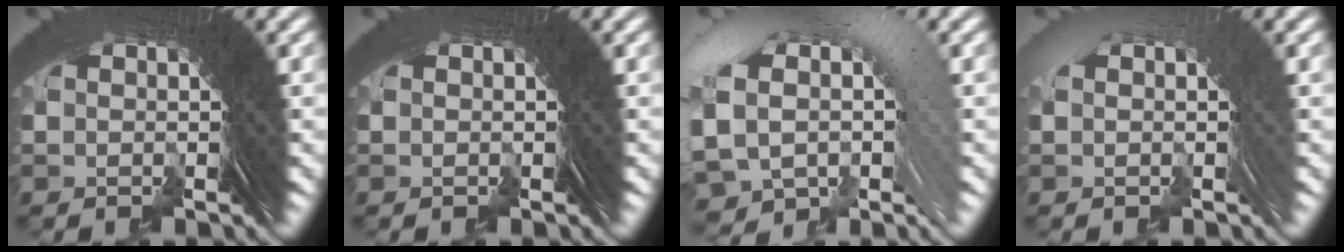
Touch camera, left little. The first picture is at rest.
{"total": 0.0}
{"total": 23.2, "force": [-1.9, -8.2, -21.7], "torque": [0.300, 0.028, -0.052]}
{"total": 11.5, "force": [1.4, -6.2, -9.6], "torque": [0.174, 0.033, 0.015]}